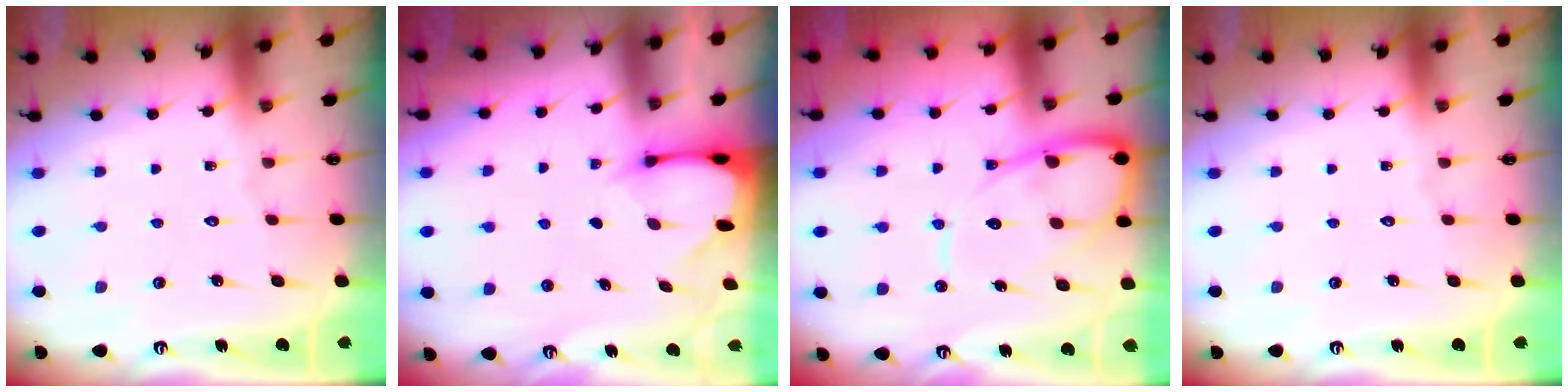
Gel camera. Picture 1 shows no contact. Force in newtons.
{"total": 2.6, "press": 2.5, "slide": 0.3}
{"total": 11.8, "press": 11.7, "slide": 1.2}
{"total": 0.0}